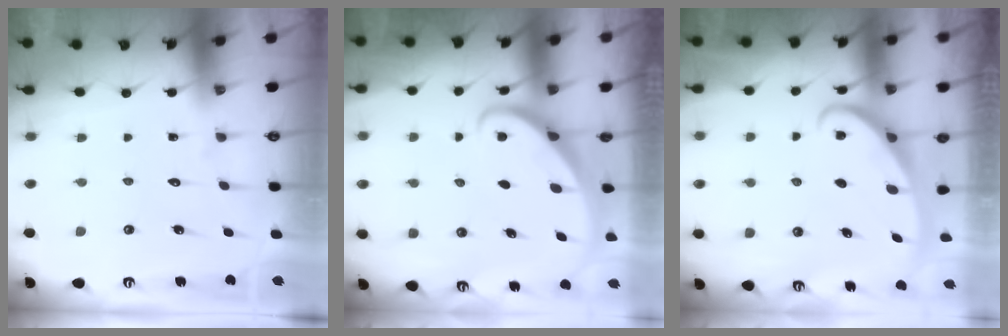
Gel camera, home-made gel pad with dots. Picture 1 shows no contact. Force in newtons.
{"total": 2.7, "press": 2.7, "slide": 0.3}
{"total": 2.8, "press": 2.8, "slide": 0.4}